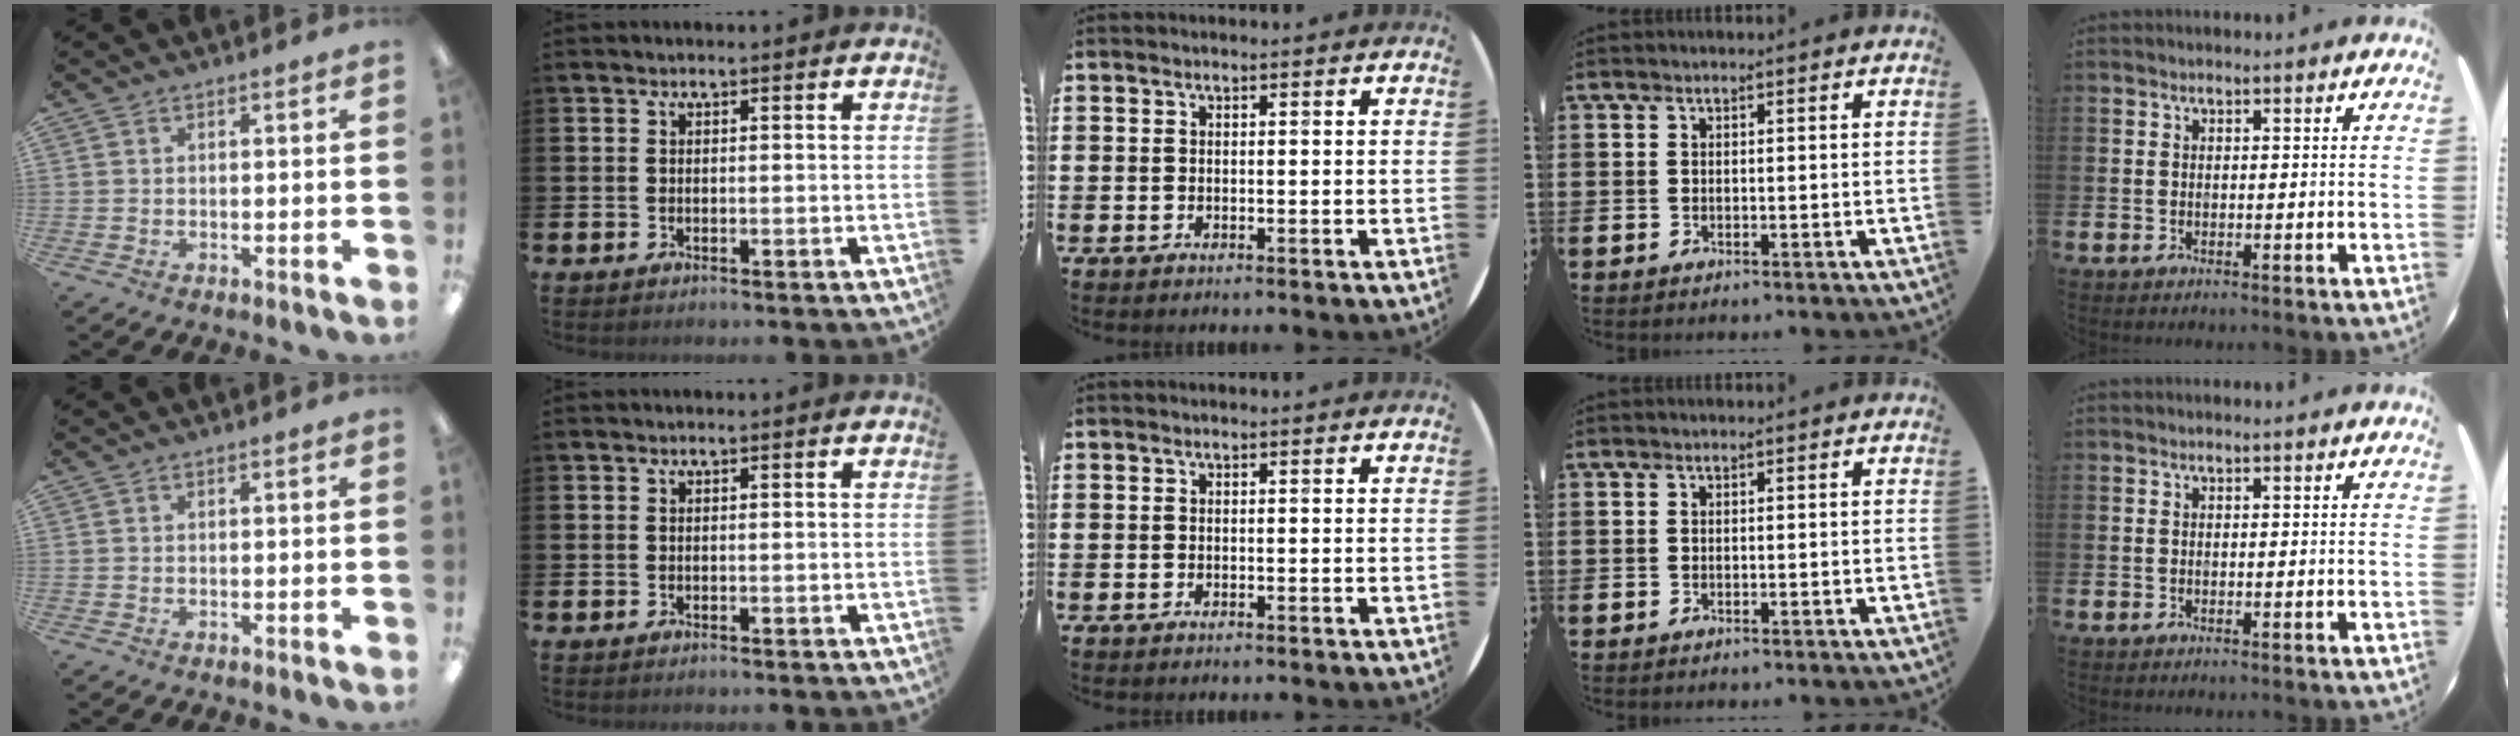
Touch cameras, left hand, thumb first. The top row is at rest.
{}